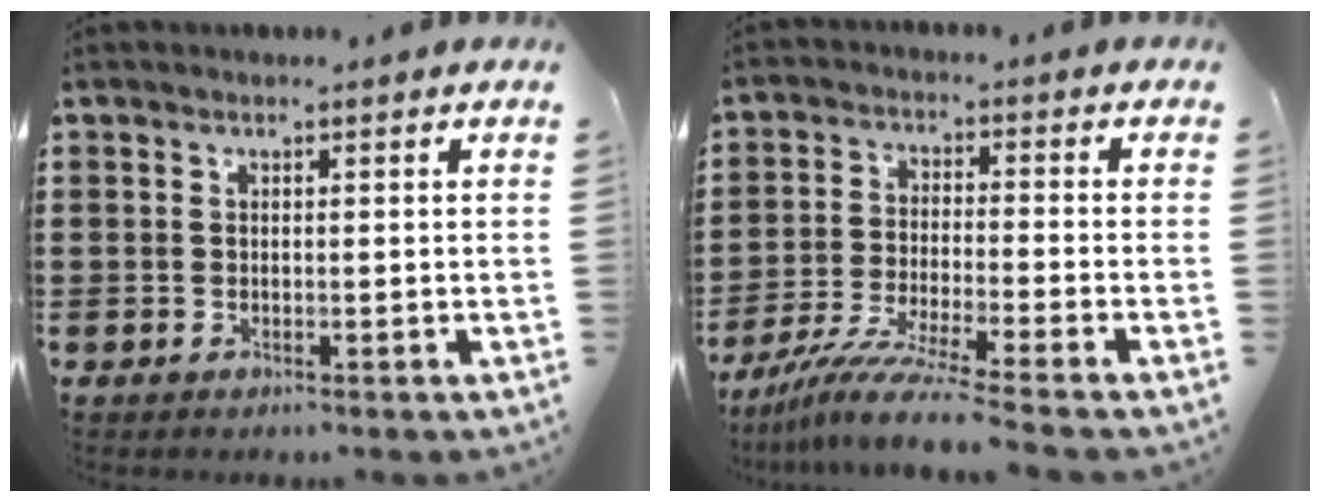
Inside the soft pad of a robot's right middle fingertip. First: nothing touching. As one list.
[{"total": 7.9, "force": [-6.8, -0.4, 4.1], "torque": [-0.087, -0.015, -0.130]}]